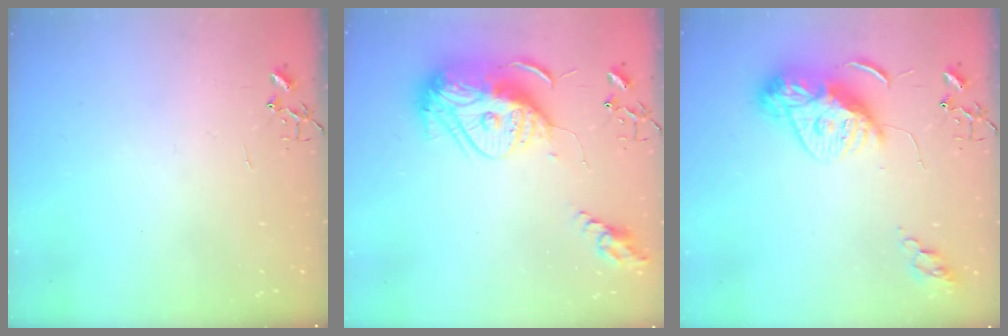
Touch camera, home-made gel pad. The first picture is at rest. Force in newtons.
{"total": 17.7, "press": 17.6, "slide": 1.6}
{"total": 12.1, "press": 12.1, "slide": 1.1}